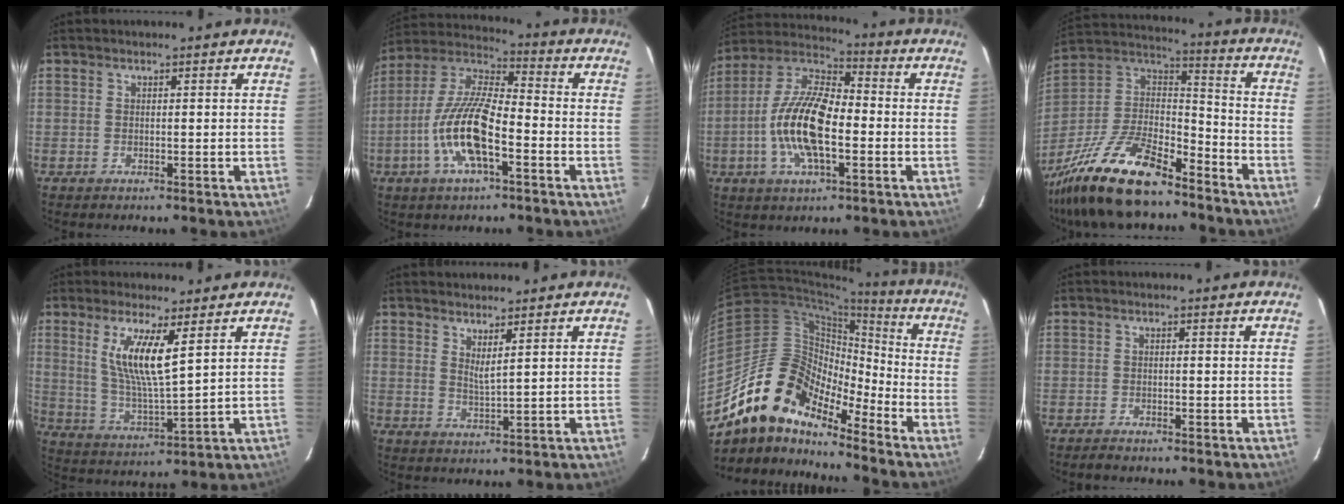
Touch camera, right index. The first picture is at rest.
{"total": 14.8, "force": [-5.5, 4.6, 13.0], "torque": [-0.268, -0.003, -0.111]}
{"total": 15.9, "force": [-3.5, 6.6, 14.0], "torque": [-0.285, 0.005, -0.076]}
{"total": 23.7, "force": [-17.4, 7.6, 14.2], "torque": [-0.297, -0.014, -0.304]}
{"total": 9.9, "force": [4.3, 1.2, 8.8], "torque": [-0.170, -0.013, 0.089]}
{"total": 2.9, "force": [2.0, -0.1, 2.1], "torque": [-0.038, -0.006, 0.032]}
{"total": 16.4, "force": [-12.8, 6.6, 7.9], "torque": [-0.140, 0.006, -0.250]}
{"total": 1.9, "force": [-1.8, 0.5, 0.6], "torque": [-0.020, -0.003, -0.032]}